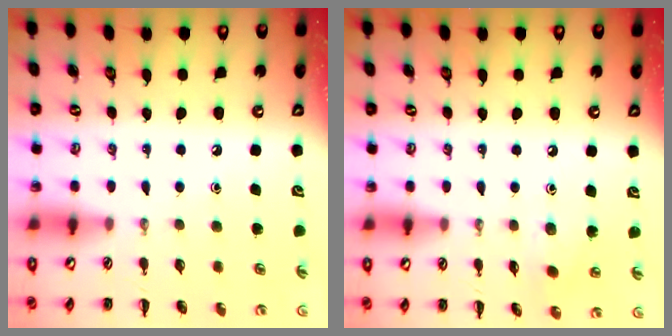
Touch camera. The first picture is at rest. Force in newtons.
{"total": 6.3, "press": 6.2, "slide": 1.0}